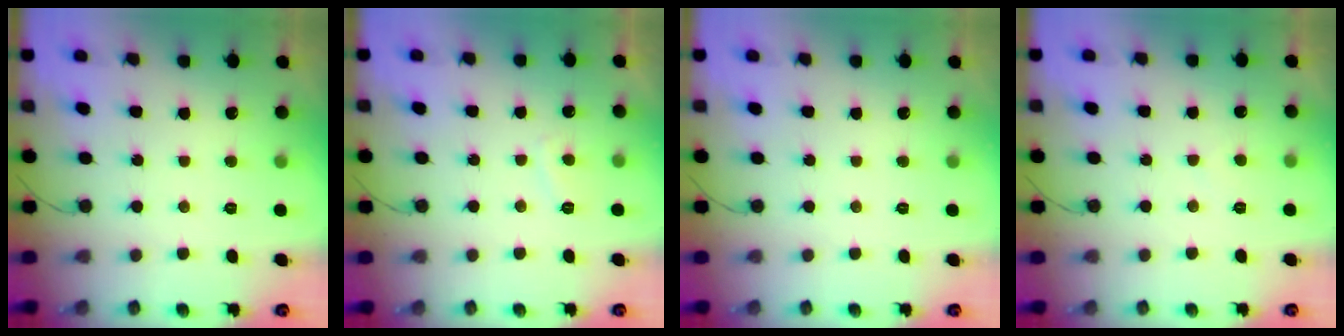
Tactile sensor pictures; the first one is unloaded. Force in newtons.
{"total": 3.1, "press": 2.9, "slide": 0.9}
{"total": 0.0}
{"total": 2.2, "press": 2.1, "slide": 0.4}